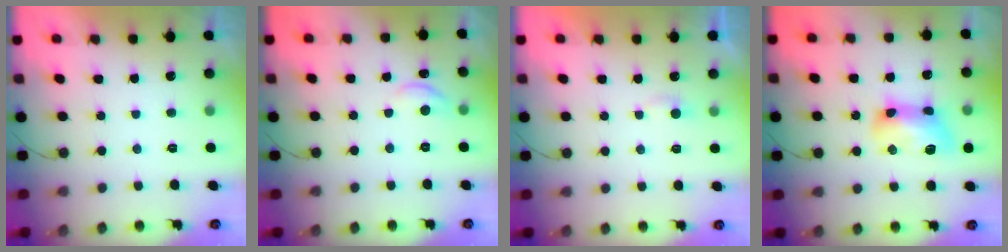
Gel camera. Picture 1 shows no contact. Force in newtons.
{"total": 7.0, "press": 7.0, "slide": 0.7}
{"total": 2.8, "press": 2.8, "slide": 0.3}
{"total": 12.1, "press": 12.1, "slide": 0.6}